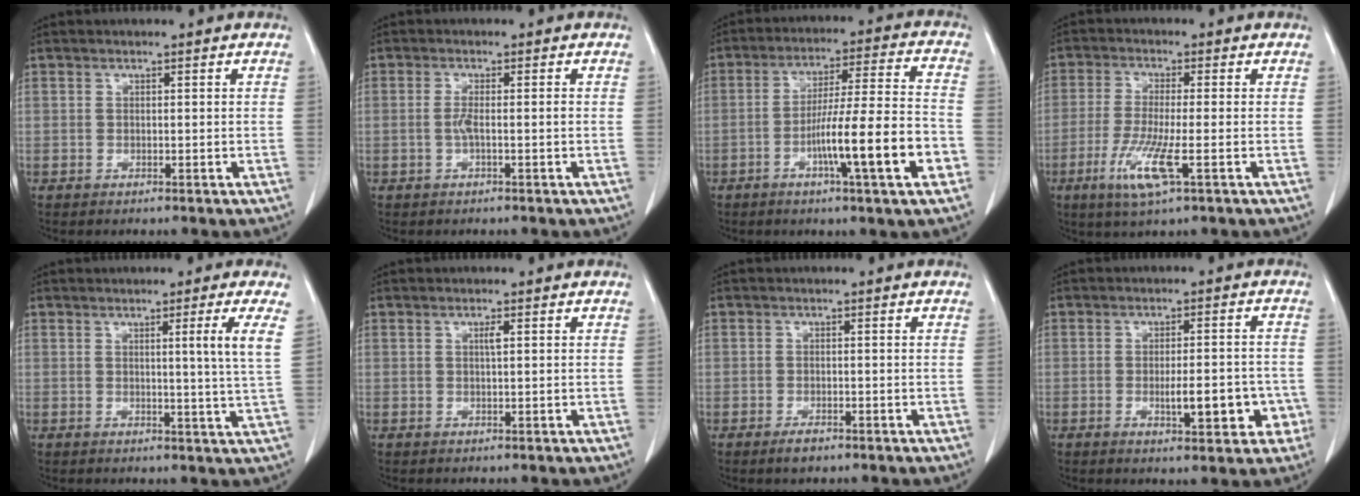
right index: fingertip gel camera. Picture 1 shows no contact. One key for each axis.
{"total": 1.8, "fx": -0.3, "fy": 0.0, "fz": 1.8, "tx": -0.032, "ty": 0.003, "tz": -0.005}
{"total": 13.9, "fx": -4.9, "fy": 0.0, "fz": 13.0, "tx": -0.211, "ty": 0.002, "tz": -0.078}
{"total": 7.4, "fx": -2.8, "fy": 0.3, "fz": 6.9, "tx": -0.141, "ty": -0.019, "tz": -0.053}
{"total": 4.8, "fx": 1.5, "fy": -1.8, "fz": 4.2, "tx": -0.066, "ty": -0.017, "tz": 0.025}
{"total": 1.0, "fx": 0.3, "fy": 0.0, "fz": 1.0, "tx": -0.021, "ty": 0.002, "tz": 0.006}
{"total": 1.8, "fx": -1.3, "fy": 0.8, "fz": 1.0, "tx": -0.020, "ty": 0.001, "tz": -0.016}
{"total": 7.0, "fx": -2.1, "fy": 2.2, "fz": 6.3, "tx": -0.080, "ty": 0.008, "tz": -0.018}